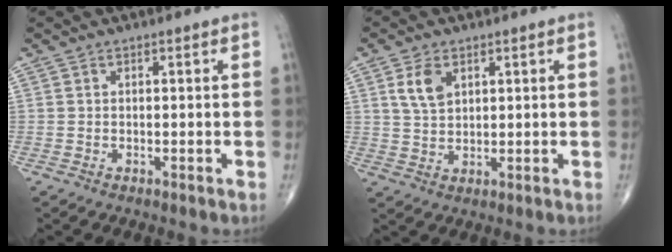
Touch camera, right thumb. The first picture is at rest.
{"total": 5.1, "force": [2.2, 3.0, 3.4], "torque": [-0.059, -0.009, 0.046]}